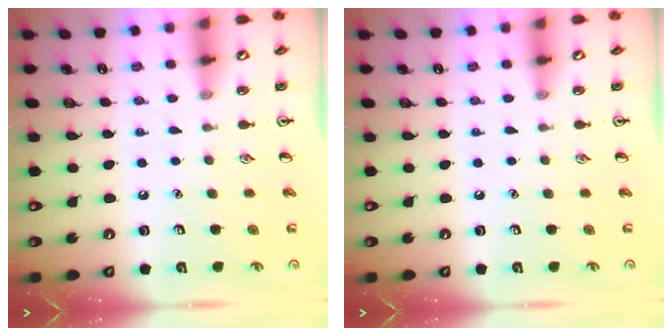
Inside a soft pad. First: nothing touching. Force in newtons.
{"total": 0.0}